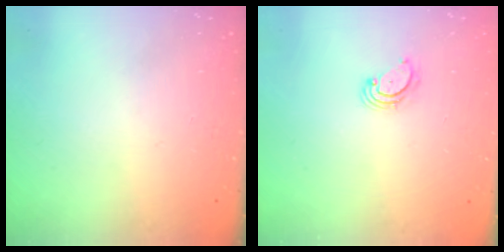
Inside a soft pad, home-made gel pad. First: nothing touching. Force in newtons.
{"total": 2.7, "press": 2.7, "slide": 0.3}